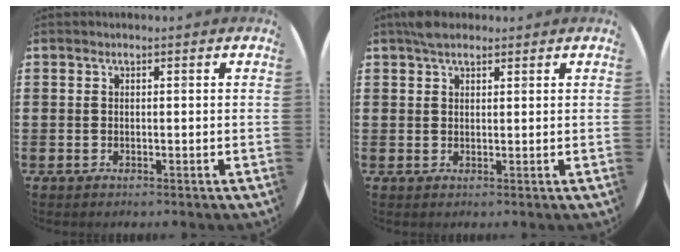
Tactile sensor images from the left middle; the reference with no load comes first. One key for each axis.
{"total": 2.4, "fx": 2.0, "fy": 1.0, "fz": 1.0, "tx": -0.014, "ty": 0.003, "tz": 0.035}